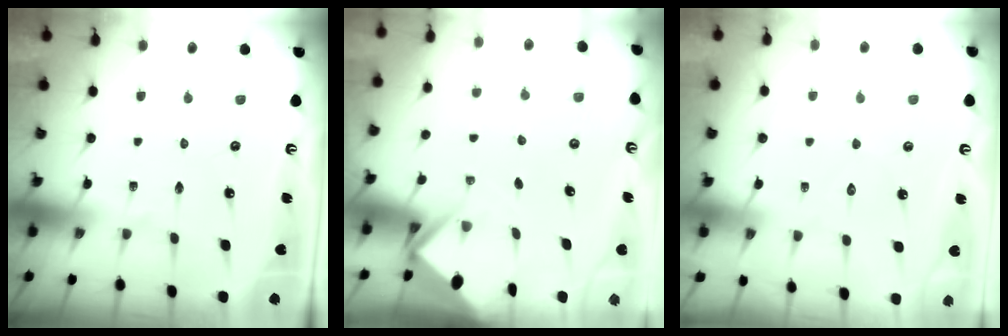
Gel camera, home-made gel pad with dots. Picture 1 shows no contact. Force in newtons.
{"total": 3.0, "press": 2.9, "slide": 0.4}
{"total": 3.5, "press": 3.5, "slide": 0.4}